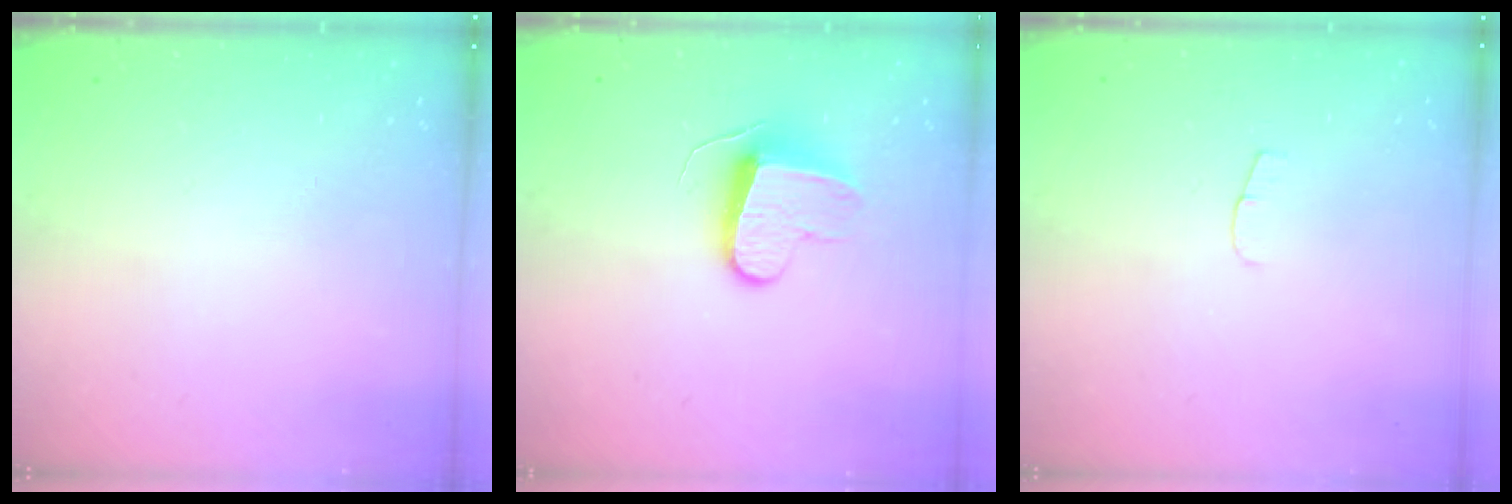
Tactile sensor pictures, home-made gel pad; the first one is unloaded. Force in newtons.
{"total": 9.3, "press": 9.3, "slide": 0.5}
{"total": 4.1, "press": 4.1, "slide": 0.4}